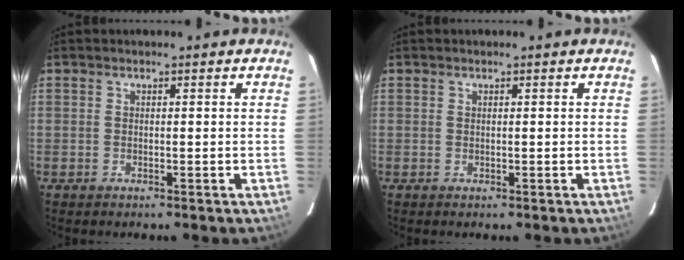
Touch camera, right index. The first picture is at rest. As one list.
[{"total": 0.0}]